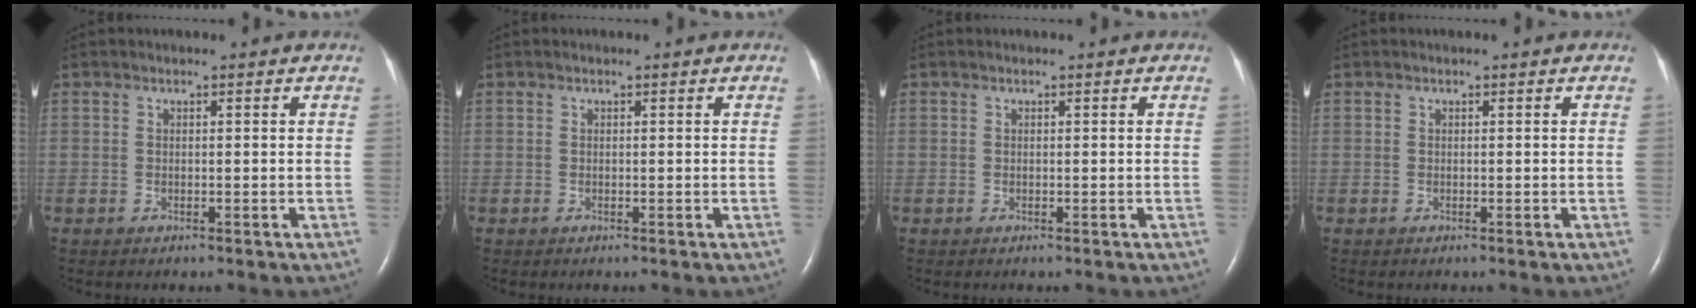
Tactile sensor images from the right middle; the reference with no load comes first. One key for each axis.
{"total": 0.0}
{"total": 0.0}
{"total": 0.0}